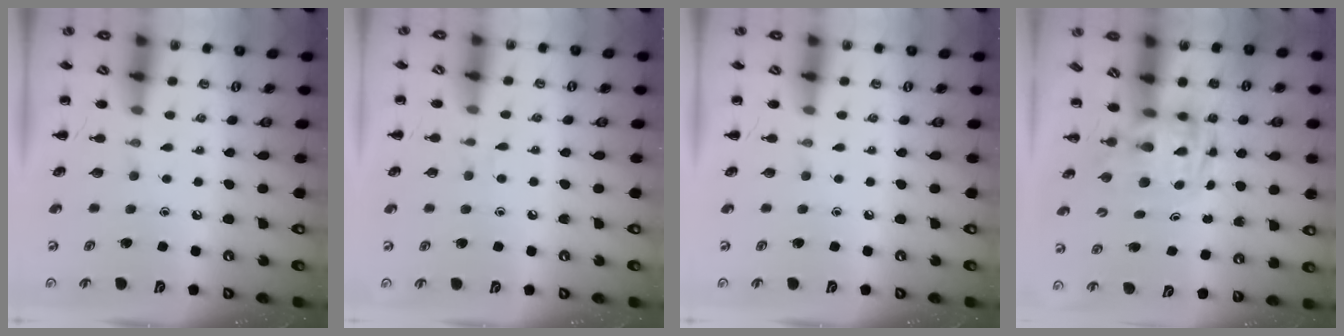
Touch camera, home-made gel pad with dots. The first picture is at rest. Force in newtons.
{"total": 2.9, "press": 2.8, "slide": 1.0}
{"total": 0.0}
{"total": 2.7, "press": 2.6, "slide": 0.5}